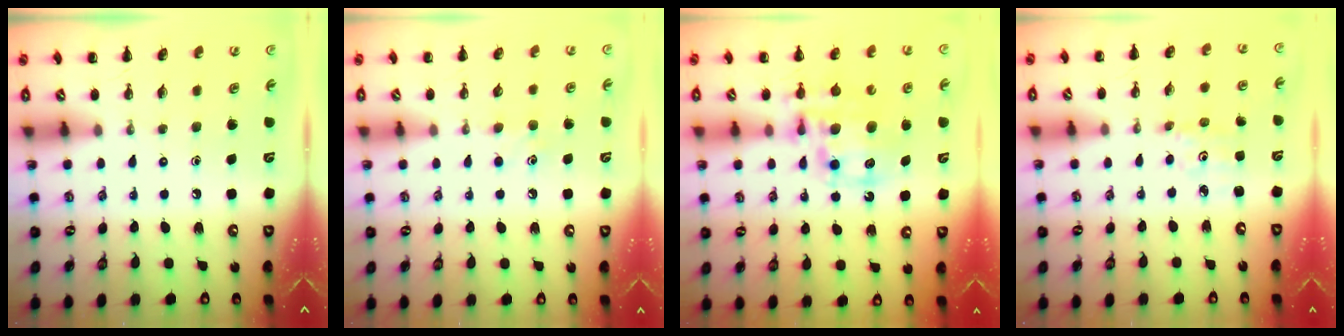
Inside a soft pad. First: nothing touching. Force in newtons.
{"total": 5.6, "press": 5.4, "slide": 1.6}
{"total": 13.3, "press": 12.9, "slide": 3.4}
{"total": 1.6, "press": 1.5, "slide": 0.3}